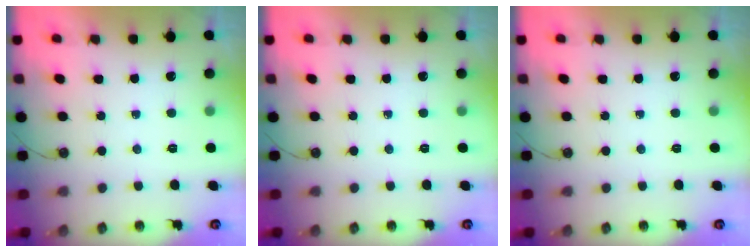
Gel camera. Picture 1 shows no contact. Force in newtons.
{"total": 0.0}
{"total": 0.0}